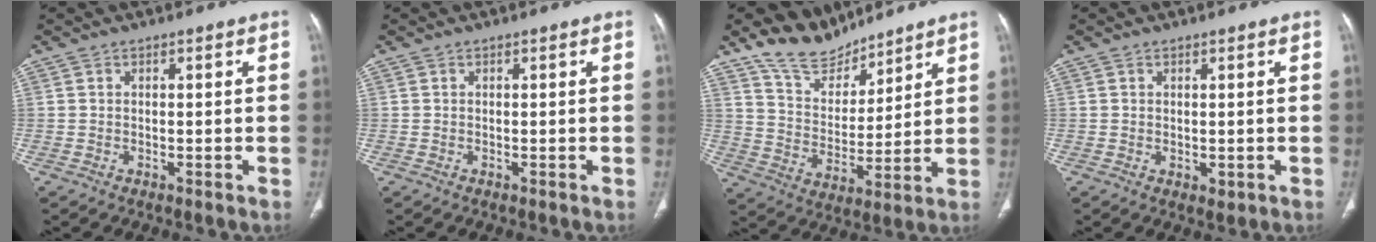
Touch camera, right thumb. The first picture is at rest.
{"total": 0.0}
{"total": 11.8, "force": [10.1, 5.5, 2.6], "torque": [-0.017, -0.066, 0.195]}
{"total": 1.2, "force": [0.2, 0.9, 0.8], "torque": [-0.014, -0.004, 0.009]}